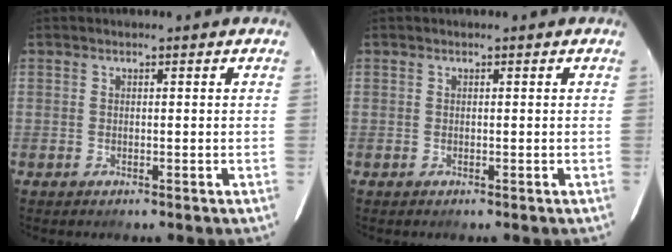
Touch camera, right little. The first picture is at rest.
{"total": 0.0}